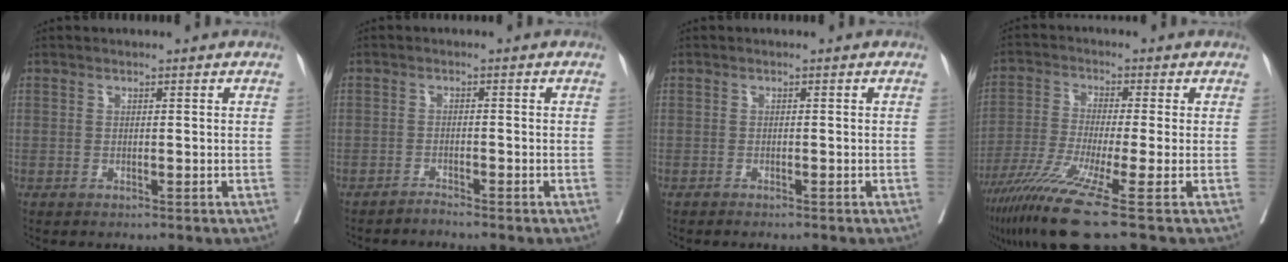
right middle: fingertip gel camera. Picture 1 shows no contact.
{"total": 1.3, "force": [-1.3, -0.4, -0.1], "torque": [0.004, -0.004, -0.023]}
{"total": 1.9, "force": [-1.7, 0.0, 0.9], "torque": [-0.012, -0.001, -0.022]}
{"total": 12.1, "force": [-7.5, -1.5, 9.3], "torque": [-0.176, -0.039, -0.135]}